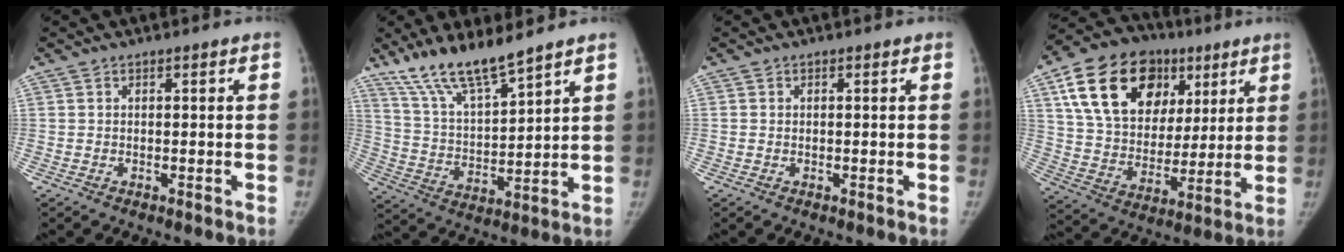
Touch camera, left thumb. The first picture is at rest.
{"total": 12.8, "force": [10.3, 2.3, 7.3], "torque": [-0.127, -0.056, 0.204]}
{"total": 0.0}
{"total": 24.3, "force": [10.4, 16.7, 14.2], "torque": [-0.221, 0.005, 0.178]}